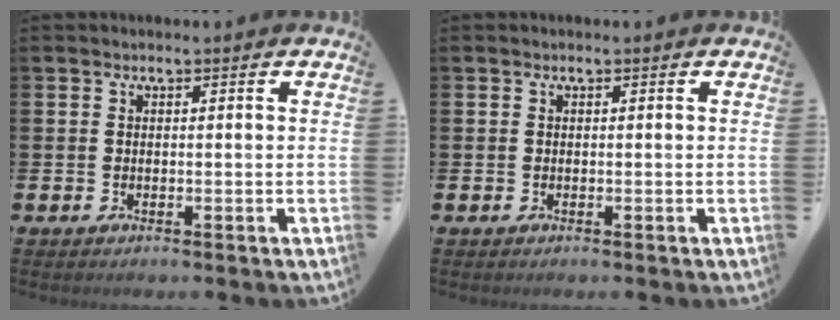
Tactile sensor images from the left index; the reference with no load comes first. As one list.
[{"total": 0.0}]